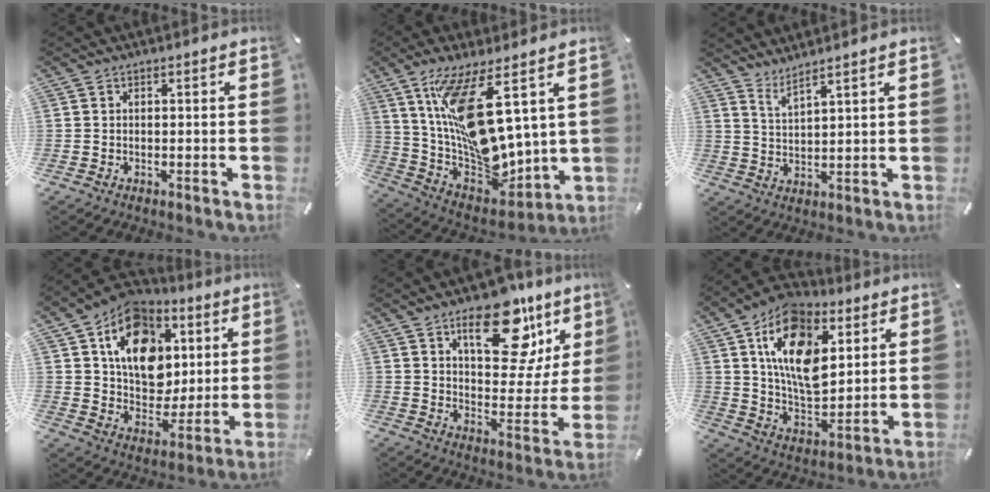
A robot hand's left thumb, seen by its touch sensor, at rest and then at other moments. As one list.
[{"total": 18.4, "force": [8.5, 7.3, 14.6], "torque": [-0.273, -0.082, 0.143]}, {"total": 4.0, "force": [3.7, -0.3, 1.3], "torque": [-0.035, -0.021, 0.067]}, {"total": 16.5, "force": [5.9, 12.8, 8.7], "torque": [-0.135, -0.021, 0.113]}, {"total": 19.3, "force": [11.4, 9.7, 12.2], "torque": [-0.155, -0.066, 0.187]}, {"total": 18.4, "force": [7.1, 11.7, 12.3], "torque": [-0.224, -0.021, 0.125]}]